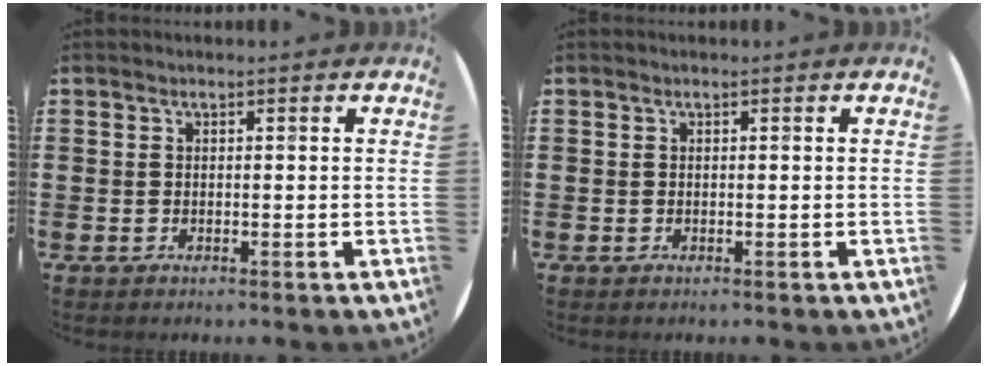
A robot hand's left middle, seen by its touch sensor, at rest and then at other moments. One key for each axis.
{"total": 0.0}